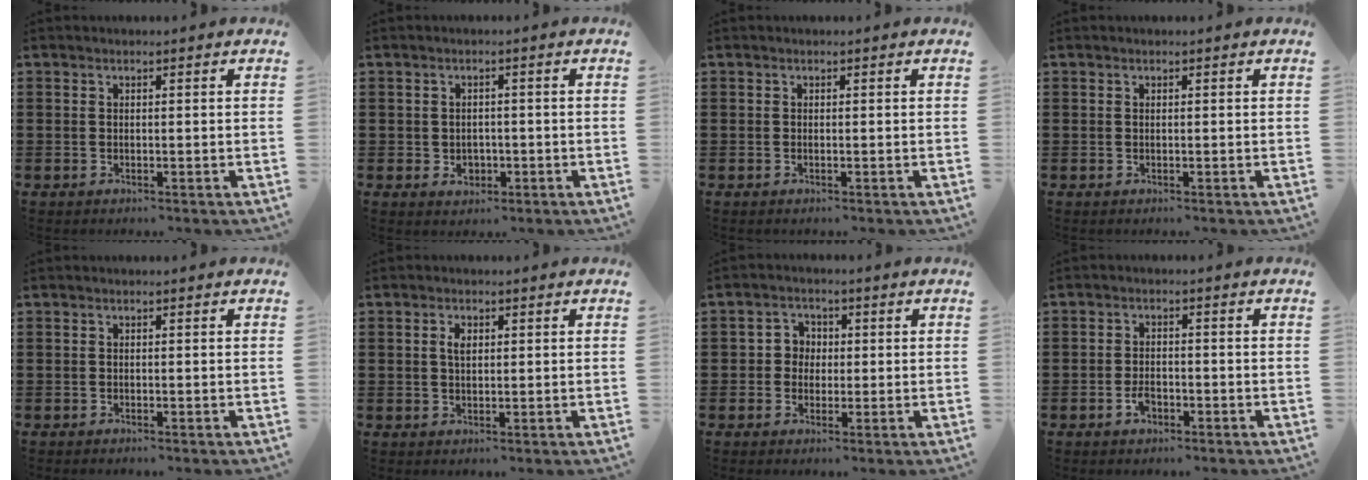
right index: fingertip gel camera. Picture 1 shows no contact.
{"total": 2.0, "force": [-0.4, 1.8, 0.6], "torque": [-0.019, 0.006, -0.012]}
{"total": 0.0}
{"total": 0.0}
{"total": 0.0}
{"total": 2.0, "force": [0.5, 1.1, 1.6], "torque": [-0.035, 0.008, 0.007]}
{"total": 3.1, "force": [-0.3, 2.9, 1.0], "torque": [-0.032, 0.010, -0.011]}
{"total": 2.3, "force": [-1.3, 1.3, 1.4], "torque": [-0.030, 0.002, -0.025]}